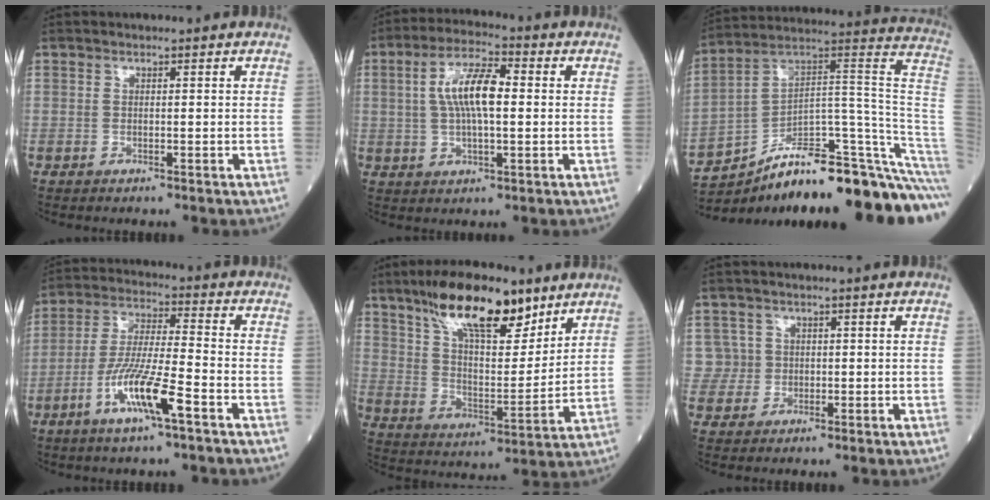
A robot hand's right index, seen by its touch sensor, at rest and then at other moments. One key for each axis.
{"total": 8.9, "fx": 1.1, "fy": 2.5, "fz": 8.5, "tx": -0.167, "ty": 0.017, "tz": 0.018}
{"total": 25.1, "fx": -19.0, "fy": 2.7, "fz": 16.2, "tx": -0.123, "ty": 0.058, "tz": -0.279}
{"total": 10.9, "fx": -5.1, "fy": 0.6, "fz": 9.6, "tx": -0.191, "ty": -0.010, "tz": -0.099}
{"total": 17.2, "fx": 11.7, "fy": 5.3, "fz": 11.4, "tx": -0.202, "ty": 0.009, "tz": 0.209}
{"total": 3.0, "fx": 0.6, "fy": 2.9, "fz": -0.5, "tx": 0.027, "ty": 0.009, "tz": 0.006}